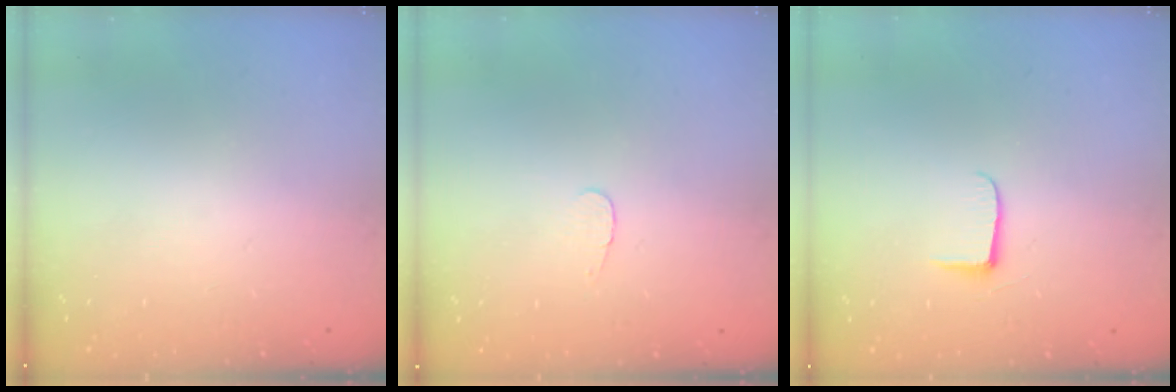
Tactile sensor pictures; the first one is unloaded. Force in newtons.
{"total": 2.8, "press": 2.8, "slide": 0.3}
{"total": 5.3, "press": 5.2, "slide": 0.7}